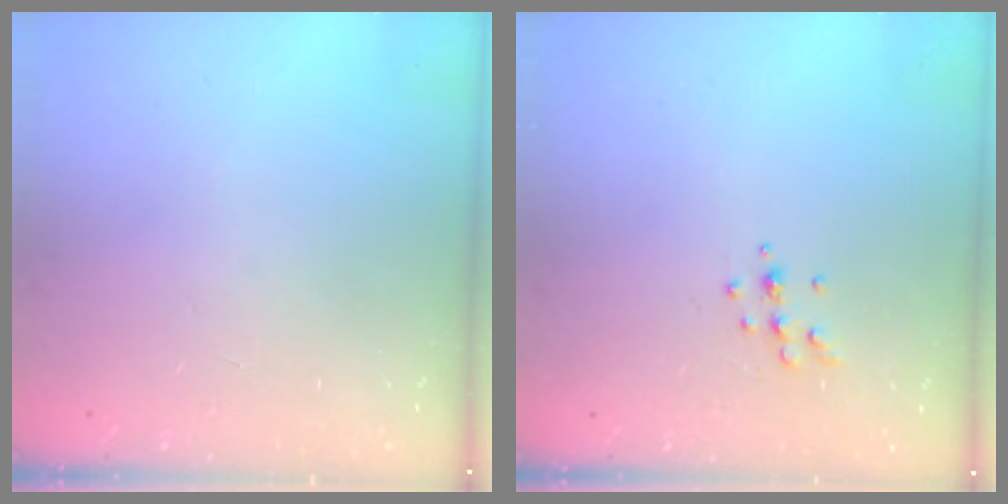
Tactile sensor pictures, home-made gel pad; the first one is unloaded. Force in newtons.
{"total": 5.6, "press": 5.6, "slide": 0.9}